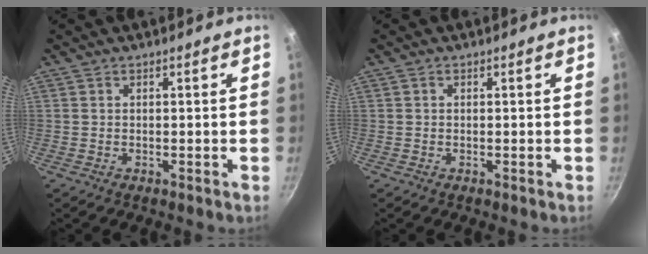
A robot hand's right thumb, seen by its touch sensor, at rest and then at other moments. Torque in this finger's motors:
{"motor_torque": [-0.38, -0.06, 0.17, 0.10, -0.03]}